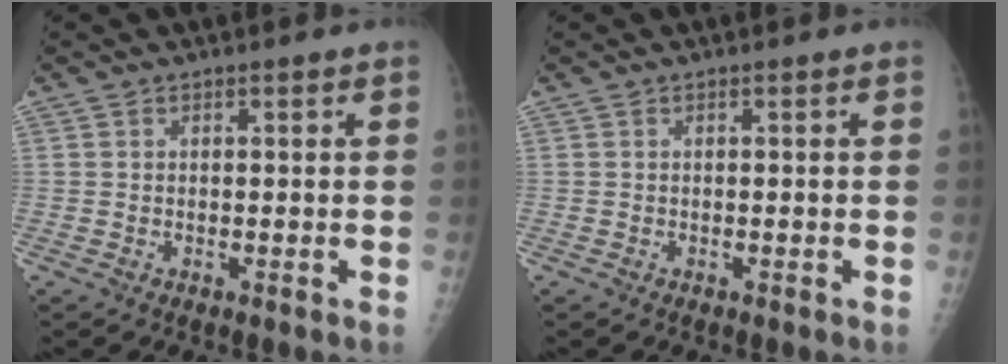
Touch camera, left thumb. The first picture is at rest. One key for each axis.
{"total": 0.0}